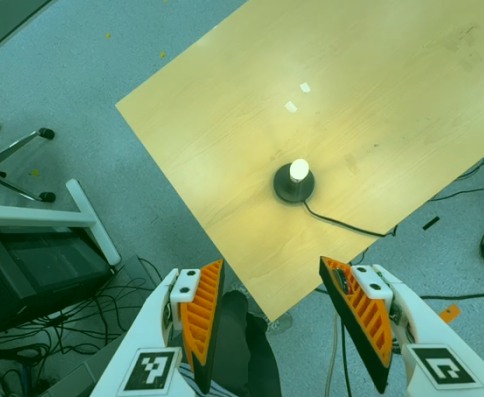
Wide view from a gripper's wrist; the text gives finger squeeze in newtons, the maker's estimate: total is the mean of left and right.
{"total": 0.0}